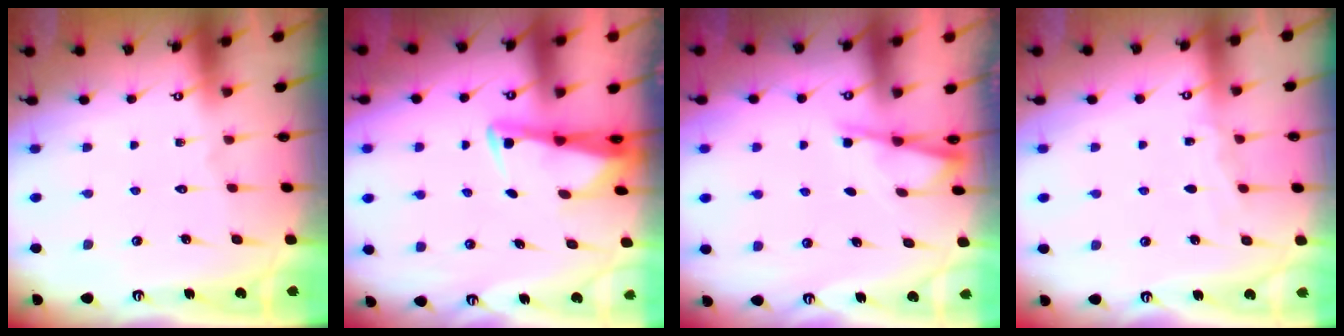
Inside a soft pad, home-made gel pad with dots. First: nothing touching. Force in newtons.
{"total": 2.5, "press": 2.5, "slide": 0.5}
{"total": 2.5, "press": 2.5, "slide": 0.4}
{"total": 4.6, "press": 4.5, "slide": 0.4}